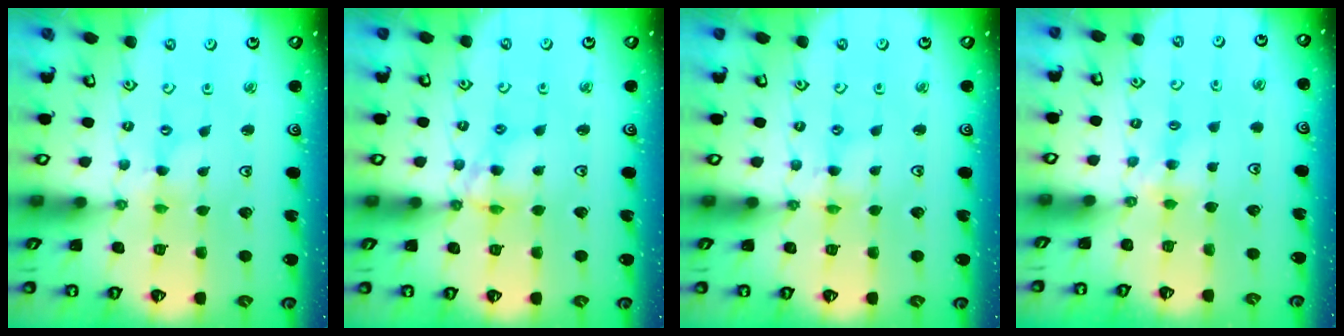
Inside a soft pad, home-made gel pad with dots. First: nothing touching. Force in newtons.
{"total": 7.4, "press": 7.4, "slide": 0.6}
{"total": 2.1, "press": 2.1, "slide": 0.3}
{"total": 4.0, "press": 3.9, "slide": 0.6}